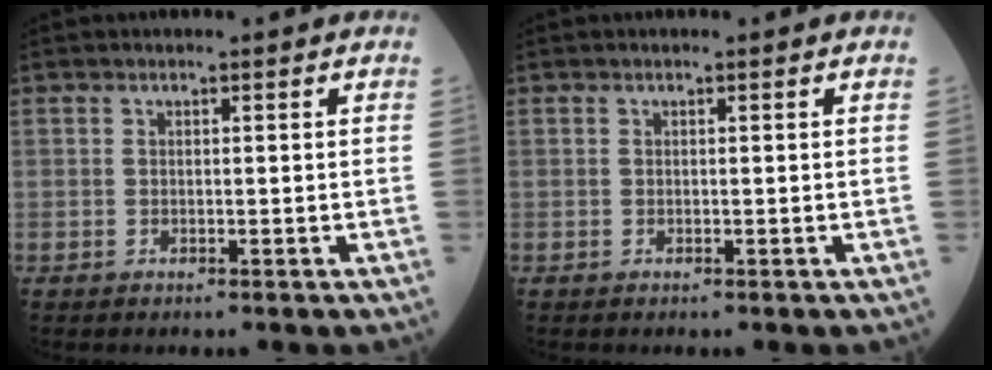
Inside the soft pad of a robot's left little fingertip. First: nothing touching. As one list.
[{"total": 0.0}]